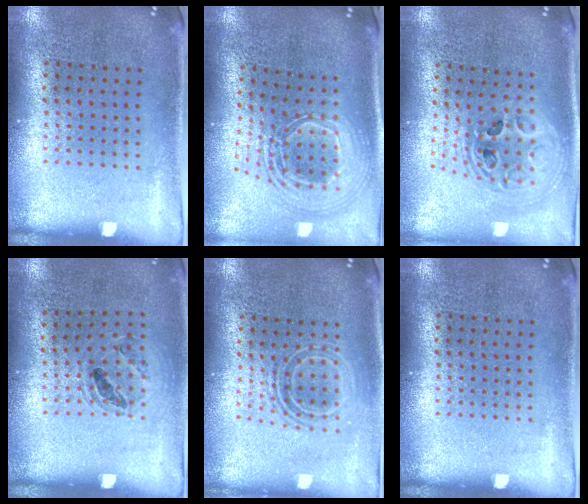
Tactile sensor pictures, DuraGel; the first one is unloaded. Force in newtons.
{"total": 2.6, "press": 1.9, "slide": 1.8}
{"total": 2.4, "press": 1.9, "slide": 1.4}
{"total": 0.9, "press": 0.9, "slide": 0.1}
{"total": 1.7, "press": 1.2, "slide": 1.1}
{"total": 0.0}